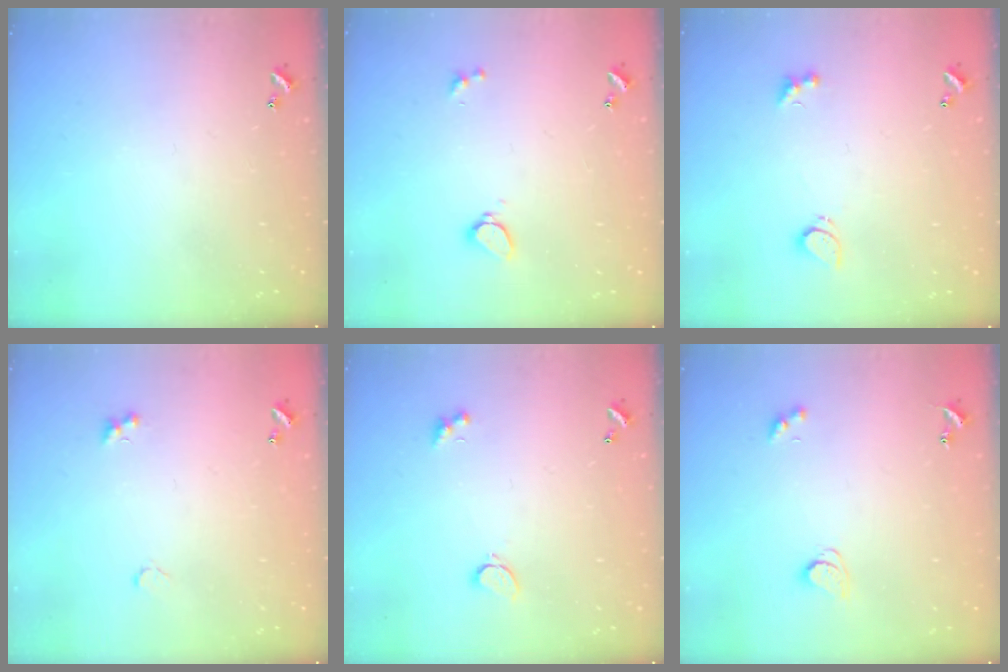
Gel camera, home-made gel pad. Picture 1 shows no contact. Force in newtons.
{"total": 2.9, "press": 2.3, "slide": 1.9}
{"total": 2.3, "press": 2.3, "slide": 0.6}
{"total": 2.8, "press": 2.7, "slide": 0.6}
{"total": 2.3, "press": 2.3, "slide": 0.6}
{"total": 2.8, "press": 2.8, "slide": 0.6}